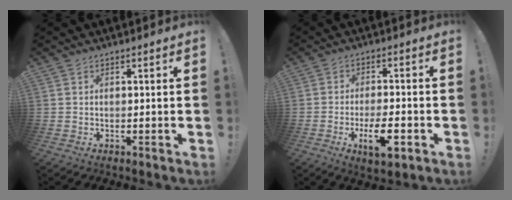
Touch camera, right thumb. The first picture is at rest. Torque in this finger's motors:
{"motor_torque": [0.99, 1.10, 0.49, -0.48, 0.25]}